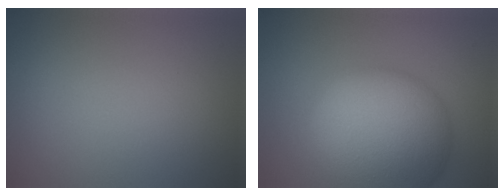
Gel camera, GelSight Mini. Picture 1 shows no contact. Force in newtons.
{"total": 14.1, "press": 14.0, "slide": 0.9}